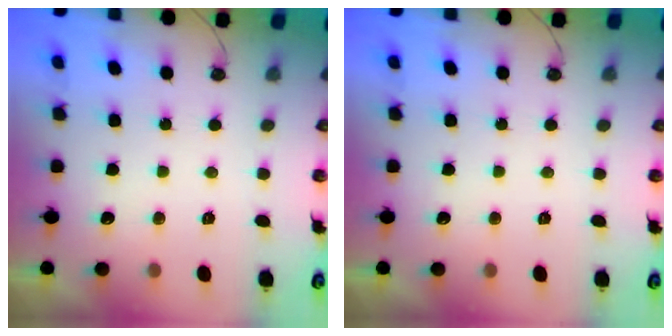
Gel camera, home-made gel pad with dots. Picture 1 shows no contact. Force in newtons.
{"total": 0.0}